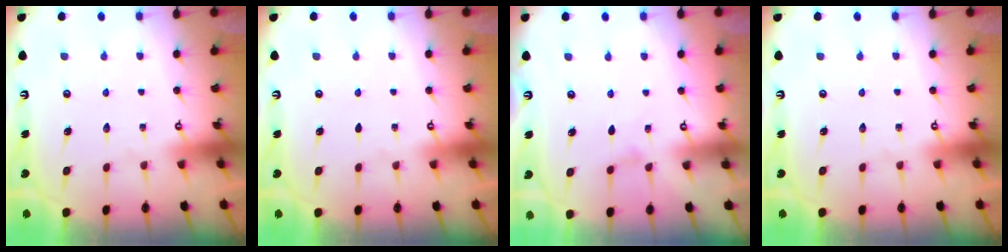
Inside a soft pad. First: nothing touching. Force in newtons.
{"total": 0.0}
{"total": 0.8, "press": 0.7, "slide": 0.3}
{"total": 0.0}